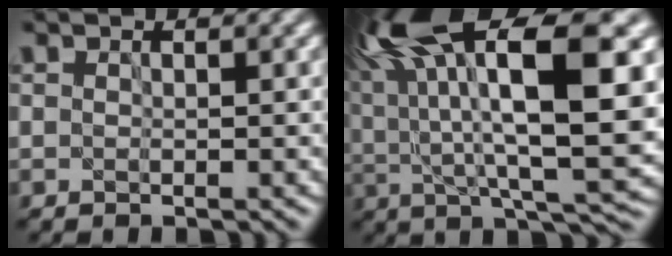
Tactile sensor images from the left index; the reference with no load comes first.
{"total": 18.3, "force": [6.4, 5.8, 16.2], "torque": [-0.272, 0.033, 0.114]}